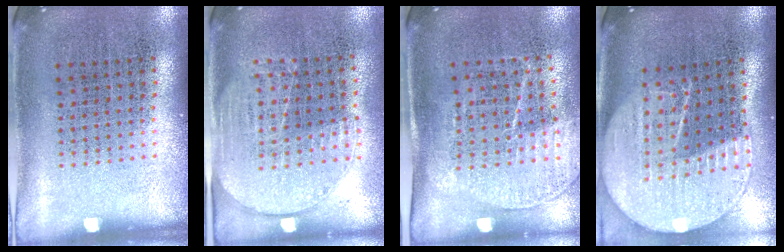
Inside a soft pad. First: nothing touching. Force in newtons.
{"total": 1.6, "press": 1.4, "slide": 0.8}
{"total": 1.5, "press": 1.3, "slide": 0.8}
{"total": 2.1, "press": 1.8, "slide": 1.1}